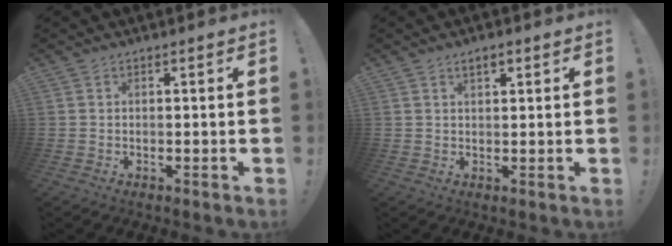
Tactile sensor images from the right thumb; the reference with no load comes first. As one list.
[{"total": 2.5, "force": [1.4, 1.1, 1.8], "torque": [-0.029, 0.000, 0.023]}]